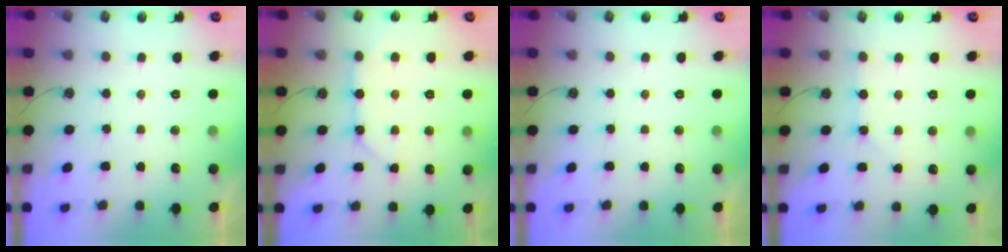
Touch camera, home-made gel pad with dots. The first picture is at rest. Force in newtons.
{"total": 10.4, "press": 10.3, "slide": 1.2}
{"total": 0.0}
{"total": 1.7, "press": 1.7, "slide": 0.3}